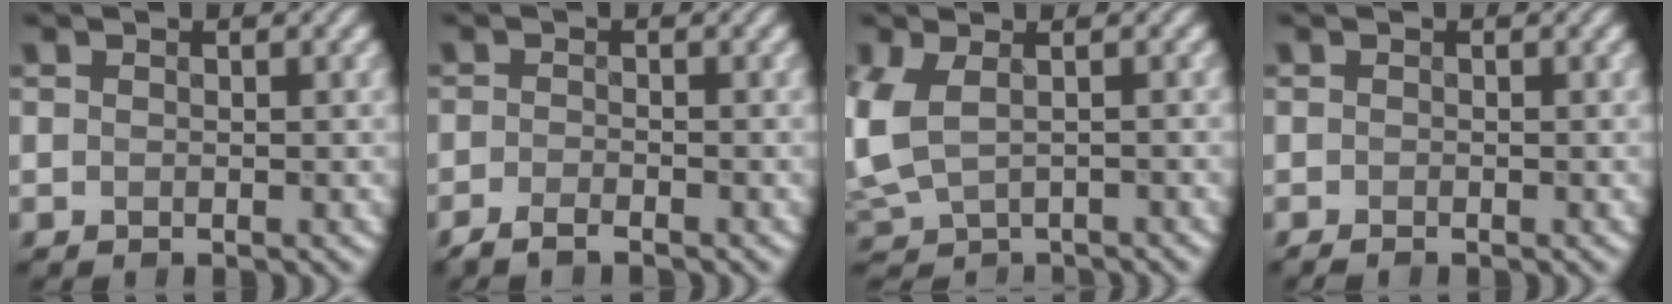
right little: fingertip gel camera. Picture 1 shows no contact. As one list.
[{"total": 1.4, "force": [-1.3, 0.2, 0.5], "torque": [-0.006, -0.005, -0.026]}, {"total": 3.2, "force": [-0.1, 1.9, 2.6], "torque": [-0.081, -0.013, 0.008]}, {"total": 0.5, "force": [-0.5, 0.1, 0.2], "torque": [0.007, -0.008, -0.008]}]